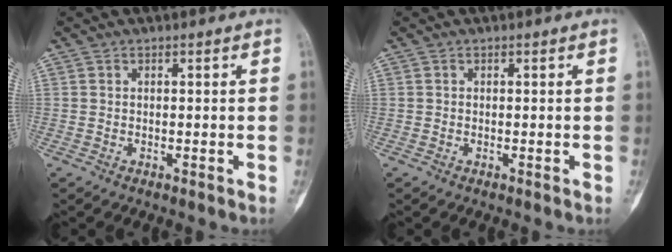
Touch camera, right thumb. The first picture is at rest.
{"total": 0.0}